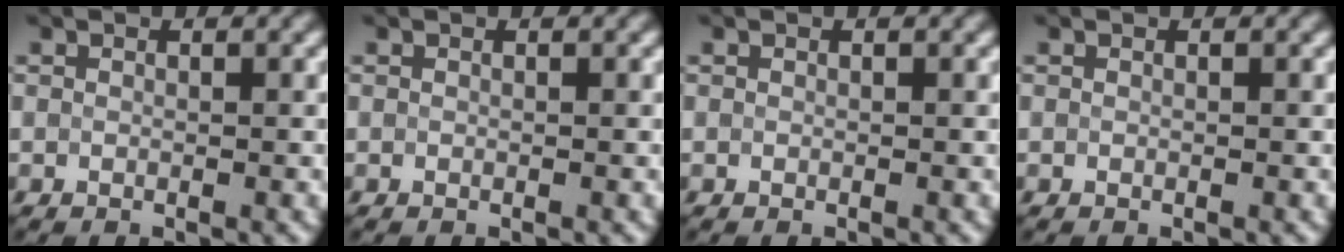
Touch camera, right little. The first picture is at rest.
{"total": 0.0}
{"total": 0.0}
{"total": 0.0}